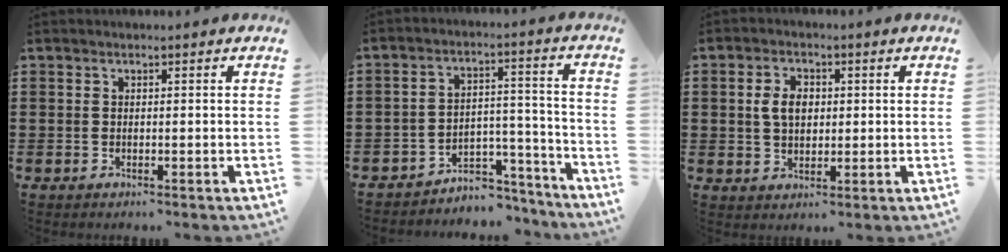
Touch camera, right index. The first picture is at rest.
{"total": 4.8, "force": [-4.3, 2.0, 0.9], "torque": [-0.020, 0.012, -0.088]}
{"total": 4.5, "force": [0.5, 2.9, 3.3], "torque": [-0.071, 0.006, 0.003]}